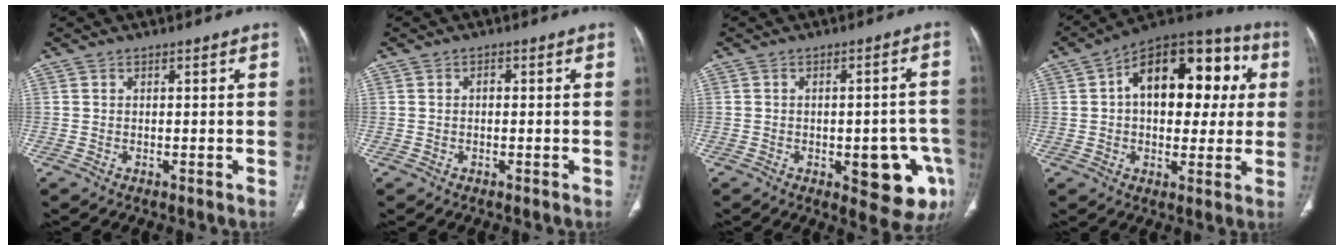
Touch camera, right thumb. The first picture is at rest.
{"total": 1.1, "force": [0.0, 0.7, 0.8], "torque": [-0.012, 0.006, 0.000]}
{"total": 12.1, "force": [-4.3, 5.1, 10.1], "torque": [-0.096, 0.018, -0.040]}
{"total": 21.7, "force": [4.3, 12.6, 17.2], "torque": [-0.203, 0.034, 0.053]}